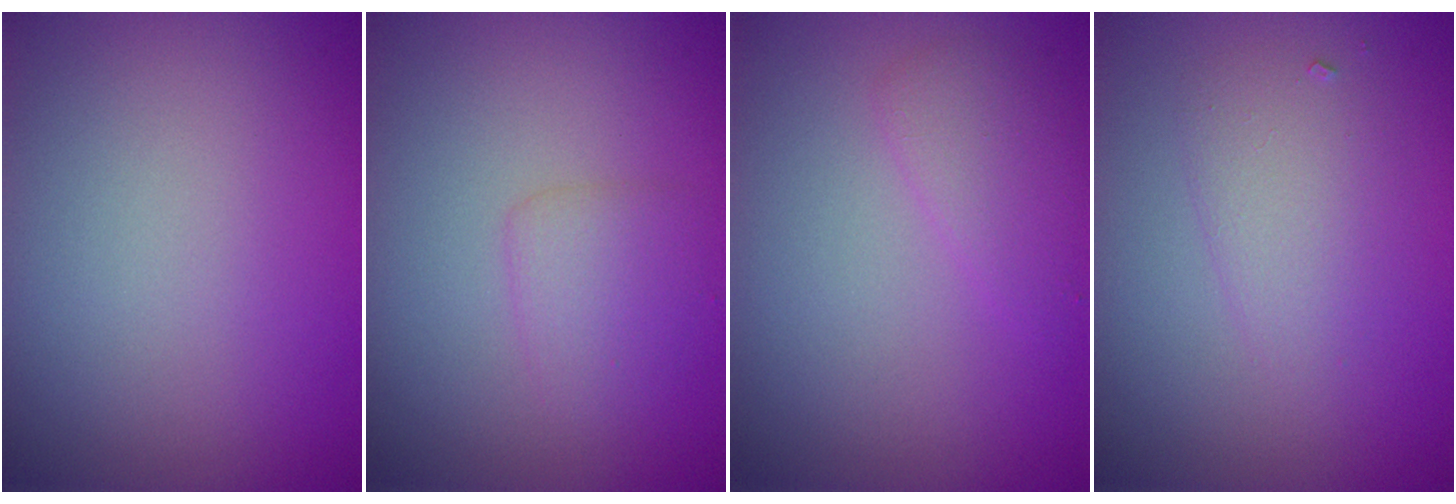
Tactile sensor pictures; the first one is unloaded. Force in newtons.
{"total": 1.9, "press": 1.9, "slide": 0.1}
{"total": 2.0, "press": 2.0, "slide": 0.1}
{"total": 2.3, "press": 2.3, "slide": 0.2}